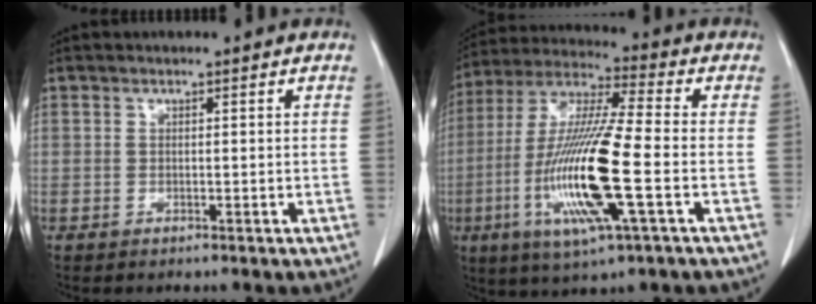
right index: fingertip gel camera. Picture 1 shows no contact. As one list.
[{"total": 17.6, "force": [-4.3, 1.0, 17.0], "torque": [-0.355, -0.017, -0.082]}]